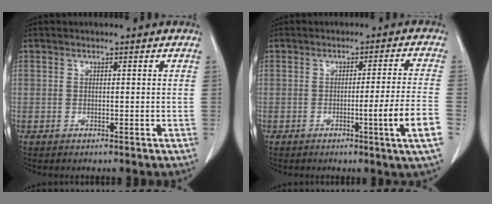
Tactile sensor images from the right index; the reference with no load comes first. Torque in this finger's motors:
{"motor_torque": [0.80, -0.25, 0.40, 0.06]}